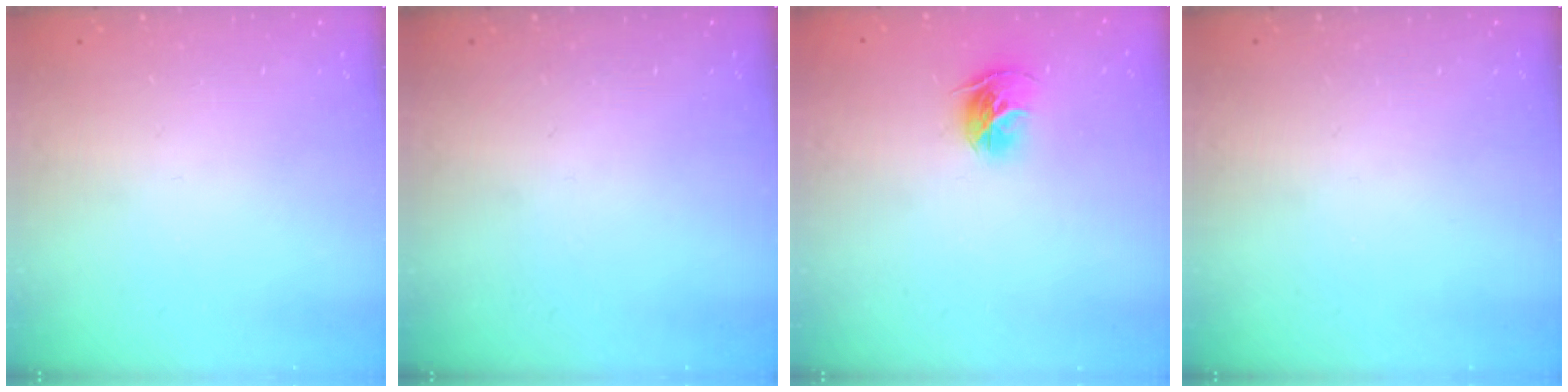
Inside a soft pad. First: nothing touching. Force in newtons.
{"total": 0.0}
{"total": 9.9, "press": 9.8, "slide": 1.0}
{"total": 0.0}